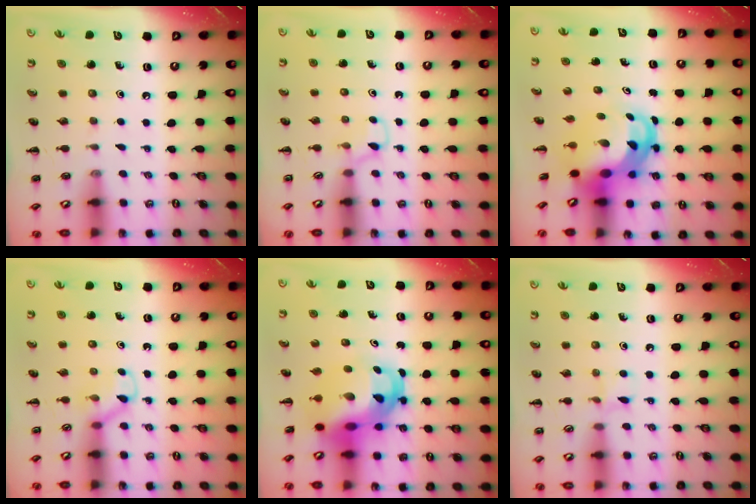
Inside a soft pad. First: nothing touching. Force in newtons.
{"total": 2.8, "press": 2.5, "slide": 1.1}
{"total": 6.4, "press": 6.1, "slide": 1.8}
{"total": 3.9, "press": 3.7, "slide": 1.4}
{"total": 11.4, "press": 11.0, "slide": 2.9}
{"total": 4.5, "press": 4.2, "slide": 1.5}